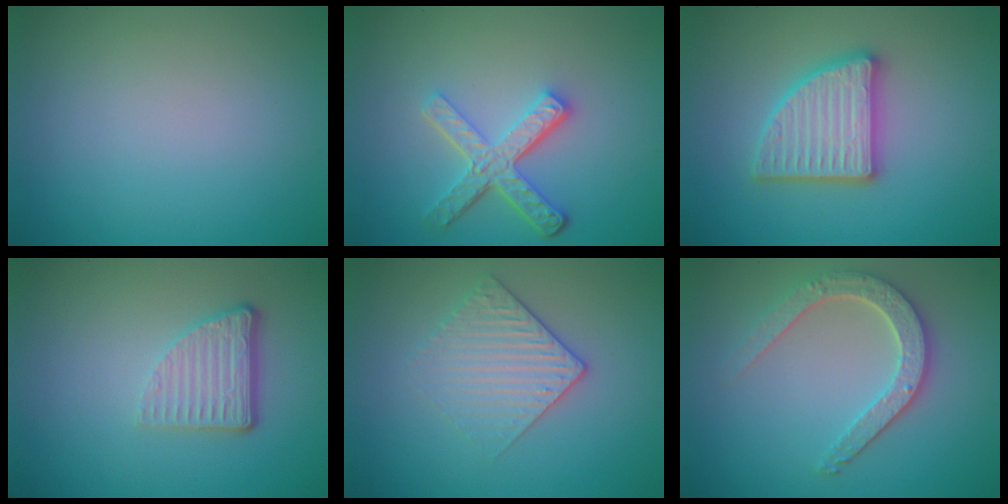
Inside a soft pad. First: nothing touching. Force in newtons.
{"total": 4.6, "press": 3.5, "slide": 3.1}
{"total": 5.0, "press": 4.9, "slide": 0.8}
{"total": 3.8, "press": 2.6, "slide": 2.8}
{"total": 3.0, "press": 2.7, "slide": 1.3}
{"total": 3.9, "press": 3.4, "slide": 2.0}